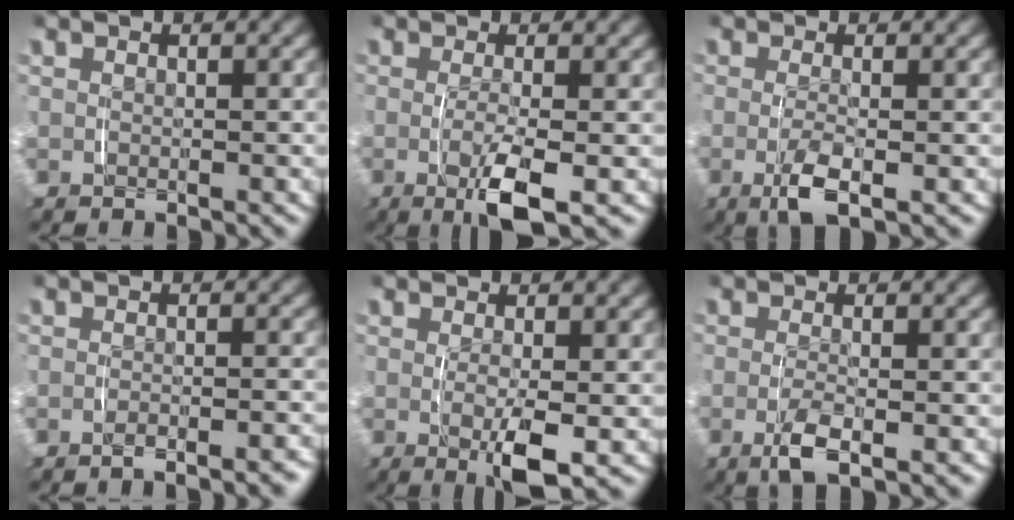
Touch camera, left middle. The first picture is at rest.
{"total": 4.3, "force": [-1.1, 0.8, 4.0], "torque": [-0.067, -0.013, -0.015]}
{"total": 3.1, "force": [-0.9, 0.8, 2.9], "torque": [-0.060, -0.013, -0.011]}
{"total": 1.6, "force": [-1.4, 0.0, 0.8], "torque": [-0.015, 0.004, -0.026]}
{"total": 3.8, "force": [-0.5, 0.8, 3.6], "torque": [-0.055, -0.012, -0.006]}
{"total": 2.8, "force": [-0.9, 0.7, 2.5], "torque": [-0.054, -0.011, -0.012]}